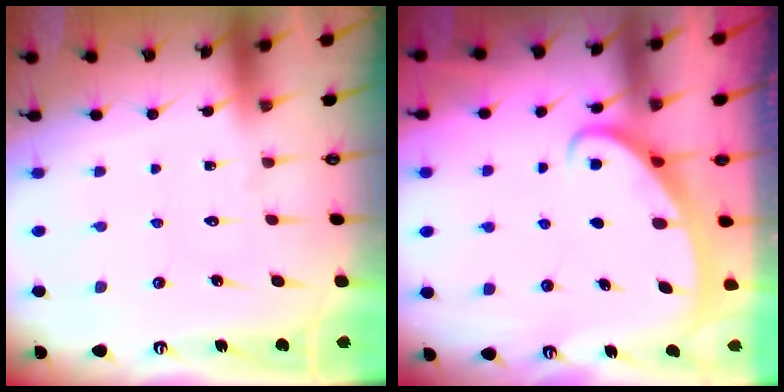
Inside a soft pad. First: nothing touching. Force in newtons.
{"total": 2.5, "press": 2.5, "slide": 0.4}